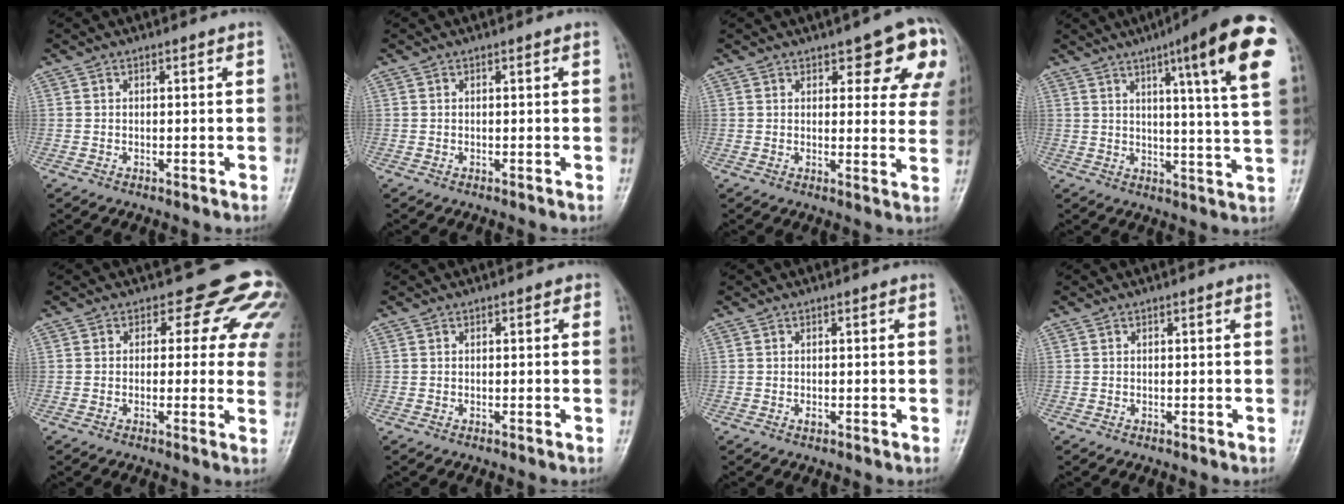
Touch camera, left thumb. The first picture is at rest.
{"total": 0.0}
{"total": 11.4, "force": [5.9, 4.7, 8.6], "torque": [-0.057, -0.024, 0.063]}
{"total": 18.6, "force": [8.5, 2.1, 16.5], "torque": [-0.207, -0.025, 0.105]}
{"total": 10.7, "force": [5.7, 6.8, 6.1], "torque": [-0.015, -0.017, 0.042]}
{"total": 0.7, "force": [0.1, 0.5, 0.4], "torque": [0.006, 0.003, -0.006]}
{"total": 0.6, "force": [-0.2, 0.4, 0.5], "torque": [-0.006, 0.001, -0.003]}
{"total": 0.0}